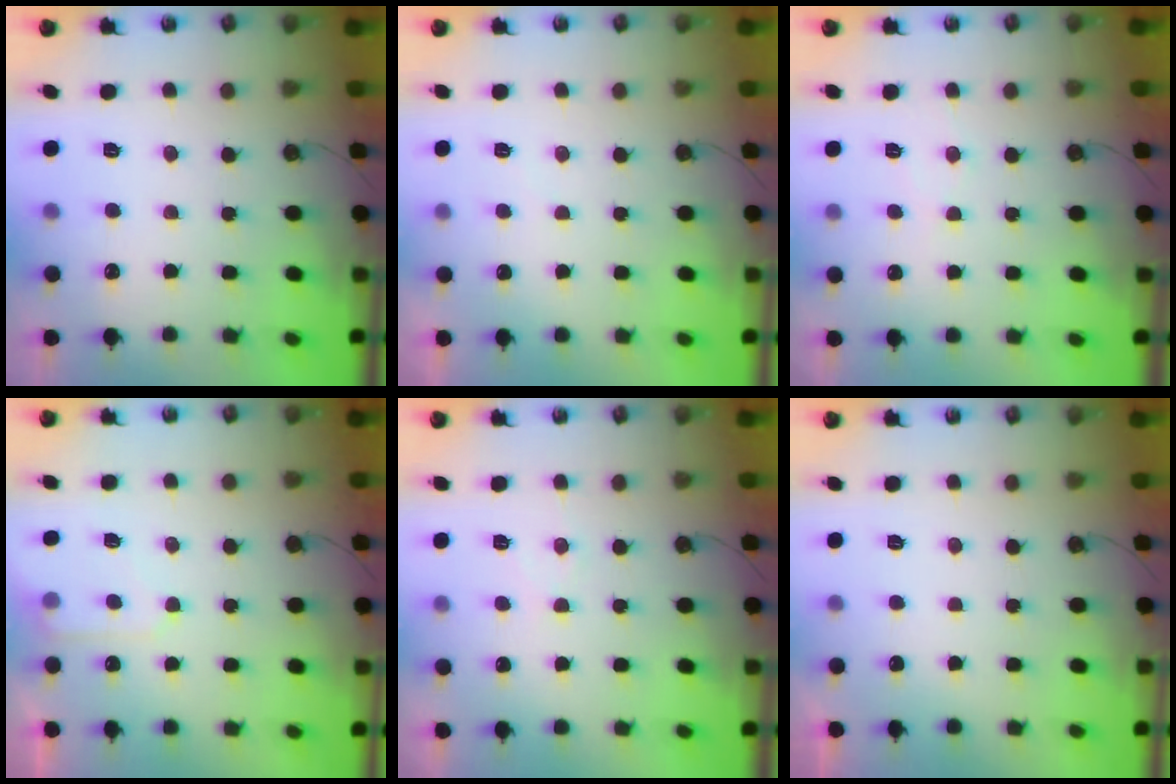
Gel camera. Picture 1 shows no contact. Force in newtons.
{"total": 2.8, "press": 2.8, "slide": 0.4}
{"total": 4.9, "press": 4.8, "slide": 0.7}
{"total": 5.4, "press": 5.4, "slide": 0.6}
{"total": 4.5, "press": 4.5, "slide": 0.5}
{"total": 0.0}